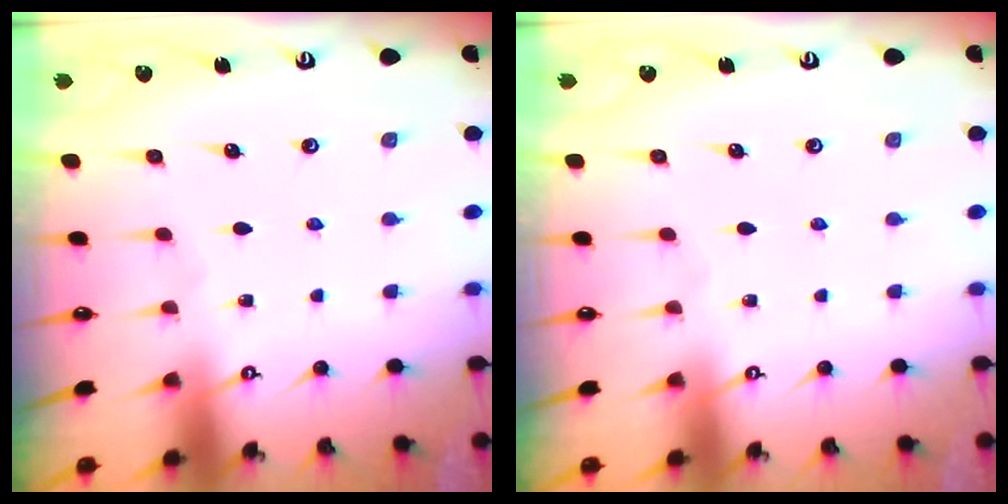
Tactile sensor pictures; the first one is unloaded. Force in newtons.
{"total": 0.0}